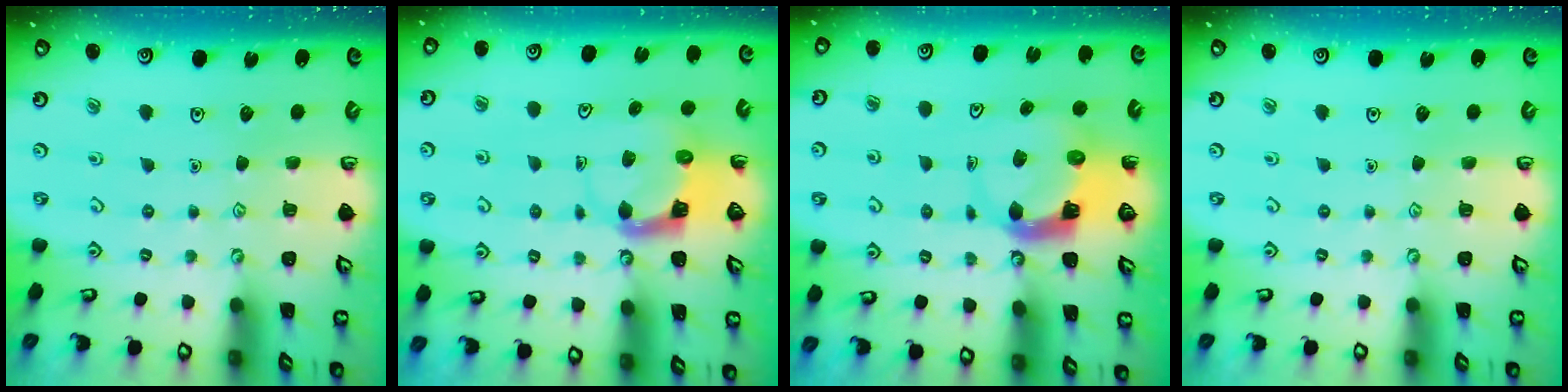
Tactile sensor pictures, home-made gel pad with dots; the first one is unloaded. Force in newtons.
{"total": 3.7, "press": 3.6, "slide": 0.6}
{"total": 4.6, "press": 4.6, "slide": 0.6}
{"total": 0.0}